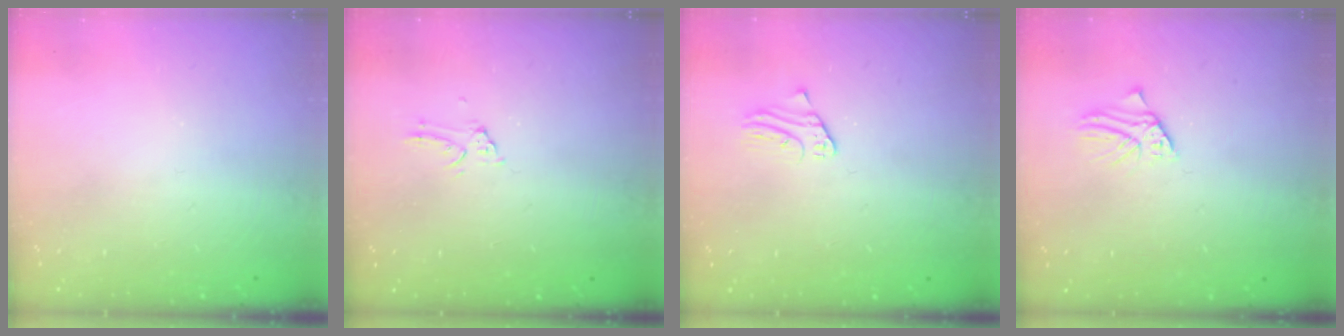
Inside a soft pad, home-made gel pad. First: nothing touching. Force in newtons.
{"total": 1.1, "press": 1.1, "slide": 0.1}
{"total": 1.2, "press": 1.2, "slide": 0.1}
{"total": 1.2, "press": 1.2, "slide": 0.1}